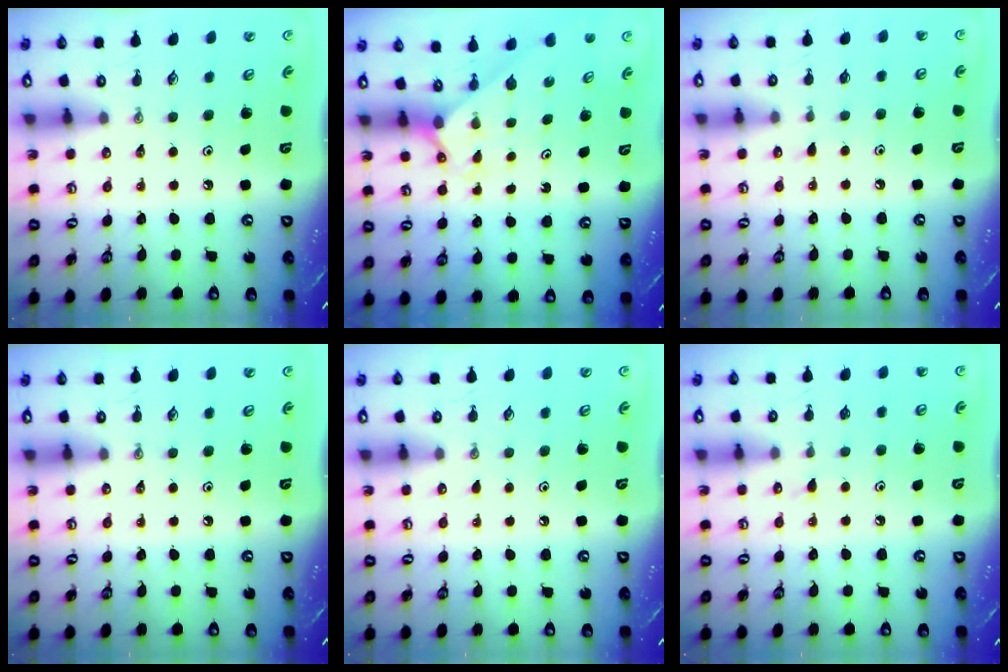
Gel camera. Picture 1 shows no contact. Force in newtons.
{"total": 2.0, "press": 2.0, "slide": 0.2}
{"total": 5.0, "press": 5.0, "slide": 0.5}
{"total": 0.0}
{"total": 2.8, "press": 2.8, "slide": 0.3}
{"total": 6.2, "press": 6.2, "slide": 0.5}